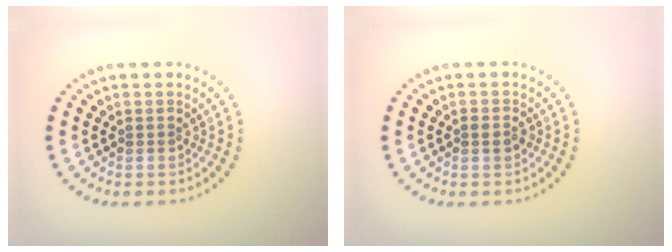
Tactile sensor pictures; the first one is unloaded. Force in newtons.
{"total": 1.0, "press": 1.0, "slide": 0.1}